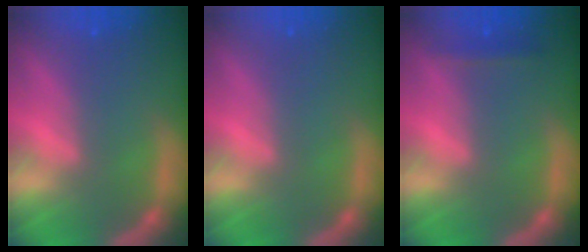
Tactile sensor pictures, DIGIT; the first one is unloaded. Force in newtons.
{"total": 0.0}
{"total": 1.4}